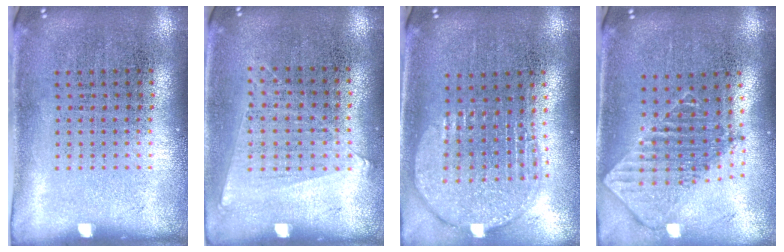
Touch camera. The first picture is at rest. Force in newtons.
{"total": 1.1, "press": 1.0, "slide": 0.4}
{"total": 2.0, "press": 1.7, "slide": 1.1}
{"total": 2.0, "press": 1.5, "slide": 1.3}